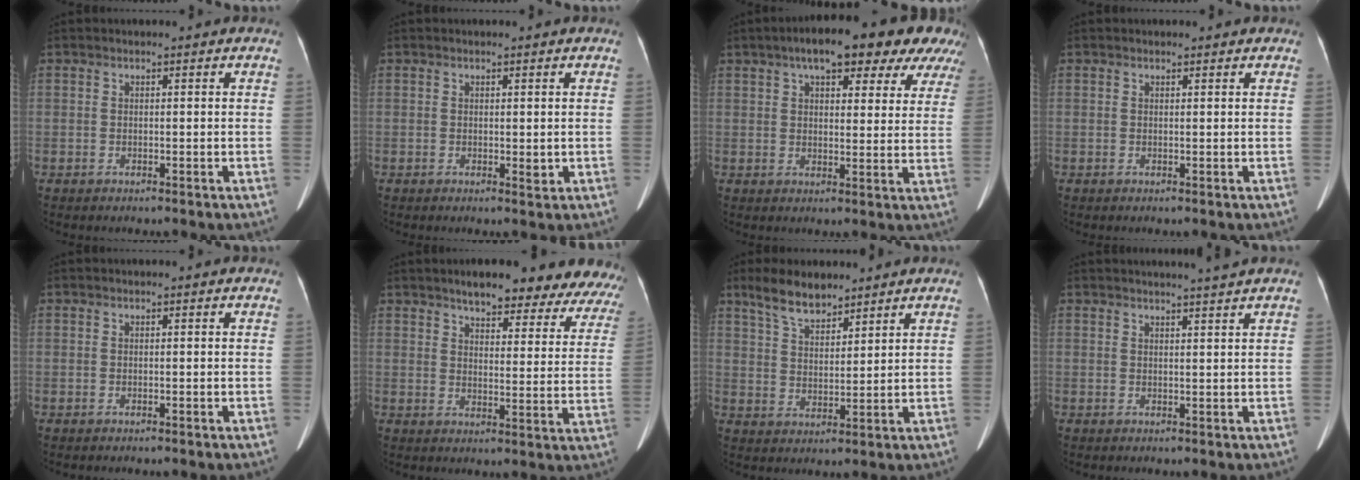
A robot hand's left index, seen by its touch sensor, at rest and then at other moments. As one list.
[{"total": 1.0, "force": [0.1, 0.5, 0.9], "torque": [-0.012, -0.003, 0.004]}, {"total": 17.6, "force": [12.5, 6.1, 10.8], "torque": [-0.140, 0.047, 0.151]}, {"total": 0.8, "force": [0.6, 0.5, 0.1], "torque": [-0.005, 0.003, 0.007]}, {"total": 0.0}, {"total": 24.0, "force": [20.8, 4.4, 11.2], "torque": [-0.143, -0.064, 0.252]}, {"total": 7.0, "force": [5.8, 2.2, 3.3], "torque": [-0.068, 0.008, 0.113]}, {"total": 3.4, "force": [3.1, -1.0, 1.1], "torque": [-0.013, 0.000, 0.041]}]